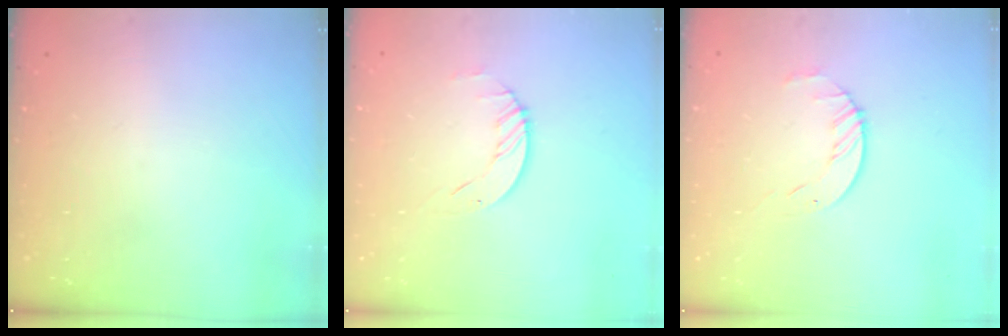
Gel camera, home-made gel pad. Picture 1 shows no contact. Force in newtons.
{"total": 2.3, "press": 2.3, "slide": 0.3}
{"total": 3.5, "press": 3.4, "slide": 0.4}